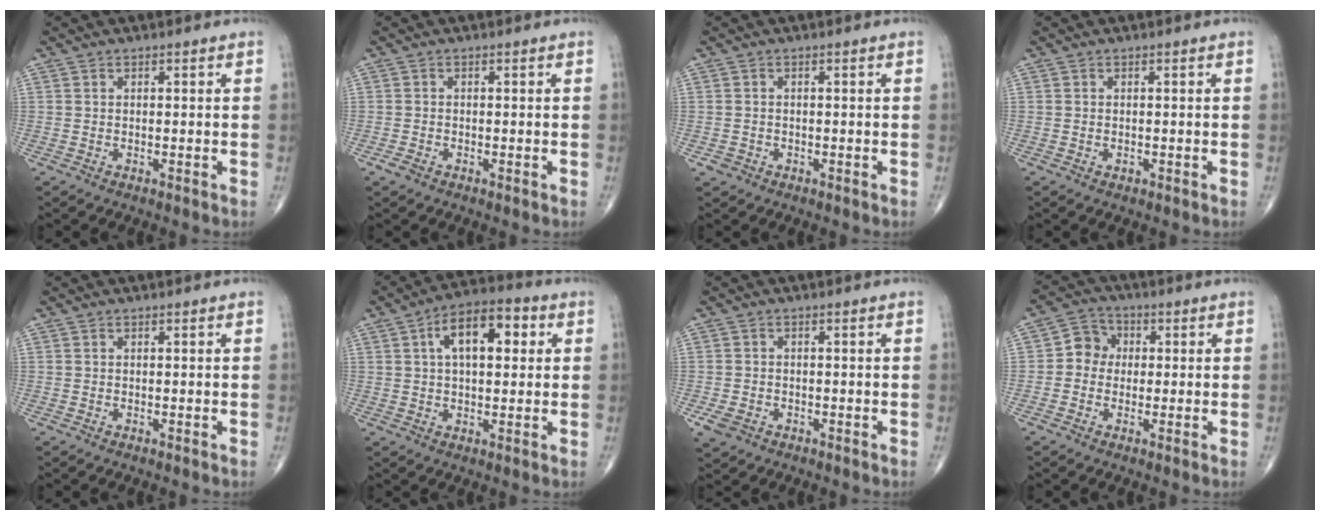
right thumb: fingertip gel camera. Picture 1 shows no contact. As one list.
[{"total": 1.3, "force": [-0.8, 0.7, 0.8], "torque": [-0.020, 0.000, -0.017]}, {"total": 1.4, "force": [-0.6, 1.2, 0.3], "torque": [-0.002, 0.007, -0.011]}, {"total": 0.6, "force": [-0.2, 0.4, 0.4], "torque": [-0.008, 0.001, -0.001]}, {"total": 0.0}, {"total": 11.6, "force": [3.1, 5.9, 9.5], "torque": [-0.135, 0.020, 0.040]}, {"total": 3.3, "force": [-1.5, 2.5, 1.6], "torque": [-0.035, 0.002, -0.021]}, {"total": 5.4, "force": [0.0, 4.9, 2.4], "torque": [-0.016, 0.015, -0.014]}]